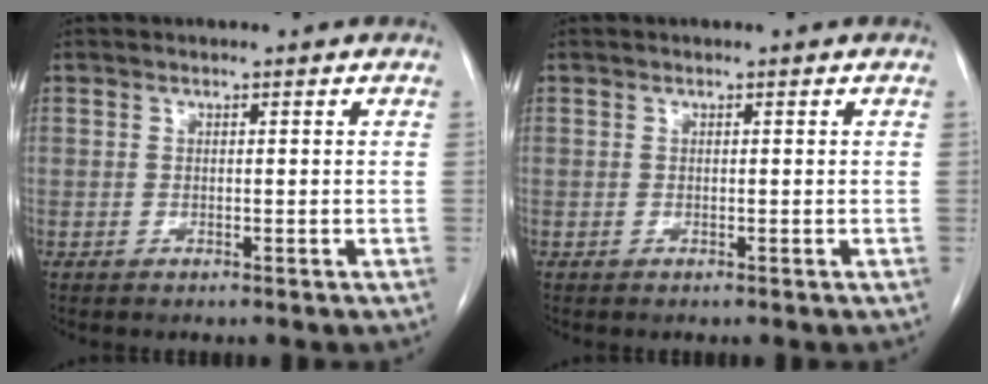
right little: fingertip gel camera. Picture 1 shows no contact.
{"total": 0.0}